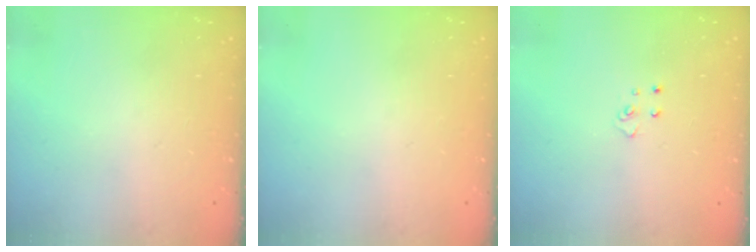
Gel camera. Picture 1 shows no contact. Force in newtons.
{"total": 0.0}
{"total": 4.7, "press": 4.6, "slide": 0.4}